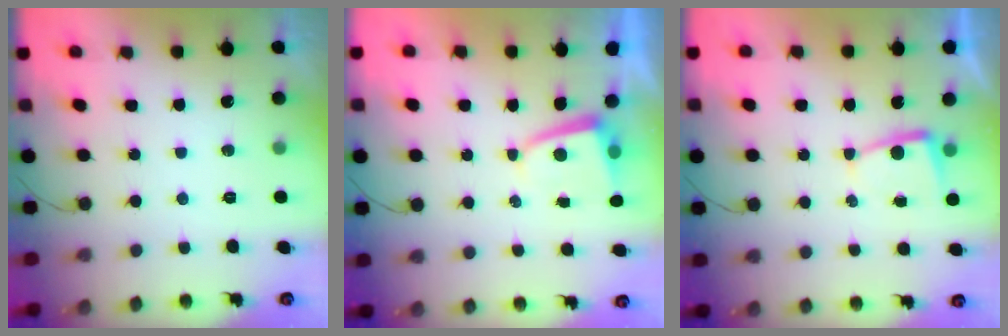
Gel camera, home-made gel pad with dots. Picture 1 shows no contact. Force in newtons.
{"total": 2.0, "press": 2.0, "slide": 0.3}
{"total": 3.0, "press": 3.0, "slide": 0.4}